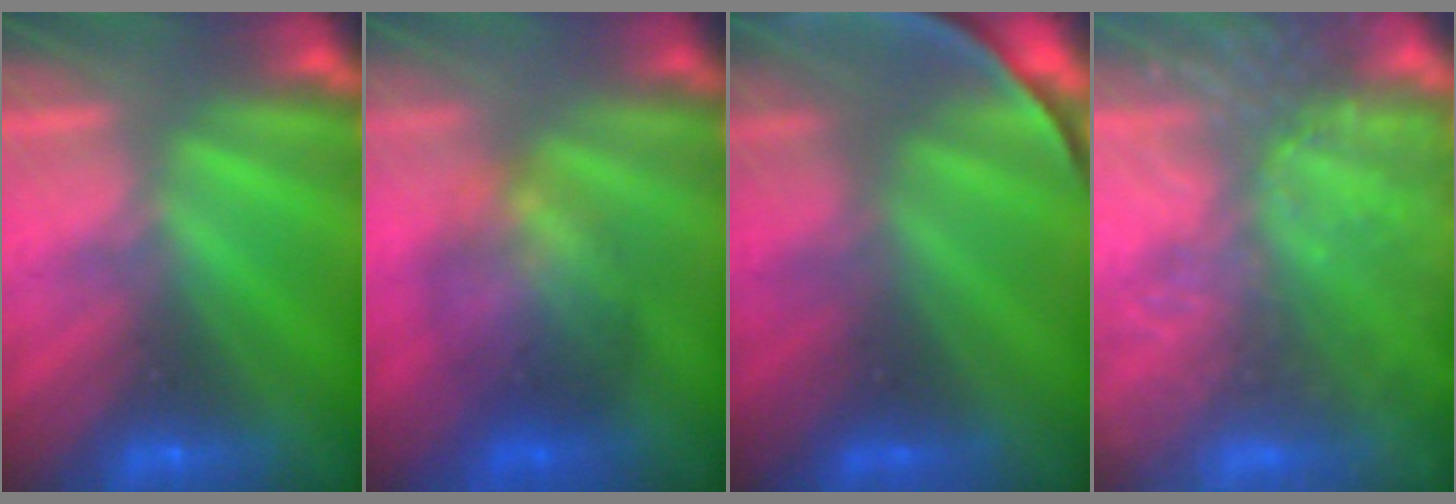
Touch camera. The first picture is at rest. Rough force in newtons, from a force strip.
{"total": 7.3}
{"total": 7.9}
{"total": 7.8}